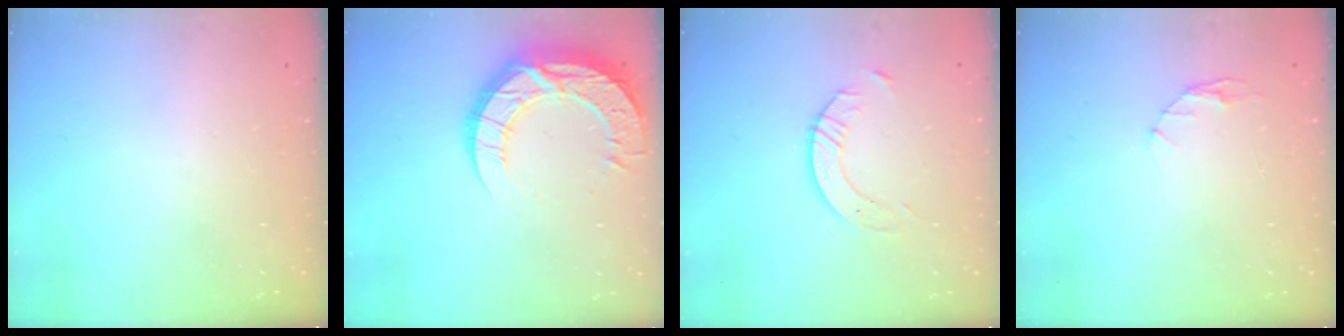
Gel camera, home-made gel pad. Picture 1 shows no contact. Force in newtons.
{"total": 16.3, "press": 16.3, "slide": 1.4}
{"total": 5.3, "press": 5.3, "slide": 0.6}
{"total": 2.9, "press": 2.9, "slide": 0.4}